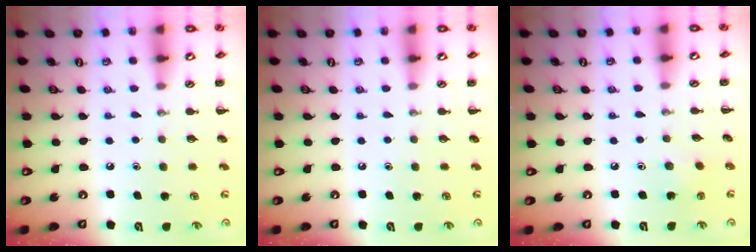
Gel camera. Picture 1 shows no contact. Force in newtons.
{"total": 0.0}
{"total": 2.0, "press": 1.8, "slide": 0.7}